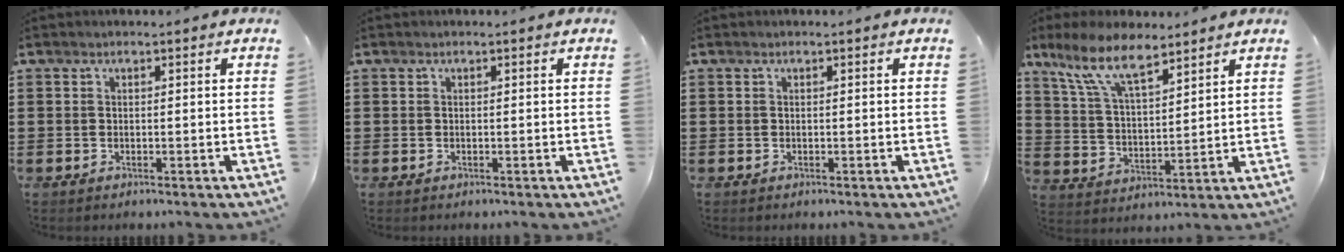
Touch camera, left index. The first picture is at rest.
{"total": 0.0}
{"total": 0.0}
{"total": 9.7, "force": [7.5, 2.6, 5.5], "torque": [-0.129, -0.018, 0.138]}